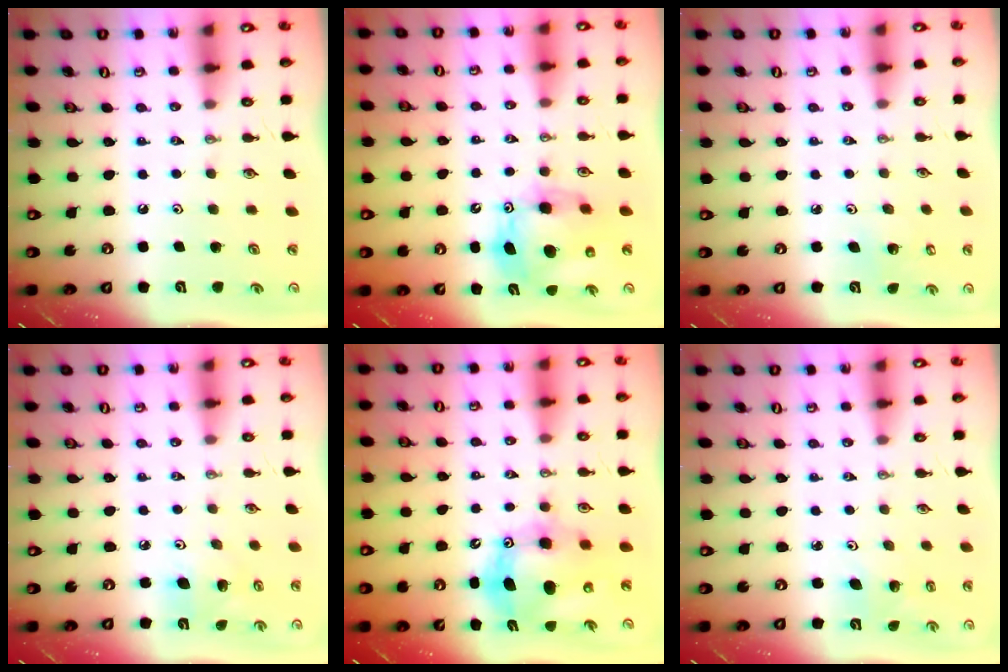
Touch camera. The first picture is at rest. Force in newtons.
{"total": 12.6, "press": 12.5, "slide": 1.5}
{"total": 2.7, "press": 2.7, "slide": 0.2}
{"total": 7.4, "press": 7.3, "slide": 1.2}
{"total": 12.7, "press": 12.4, "slide": 2.7}
{"total": 4.1, "press": 3.5, "slide": 2.0}